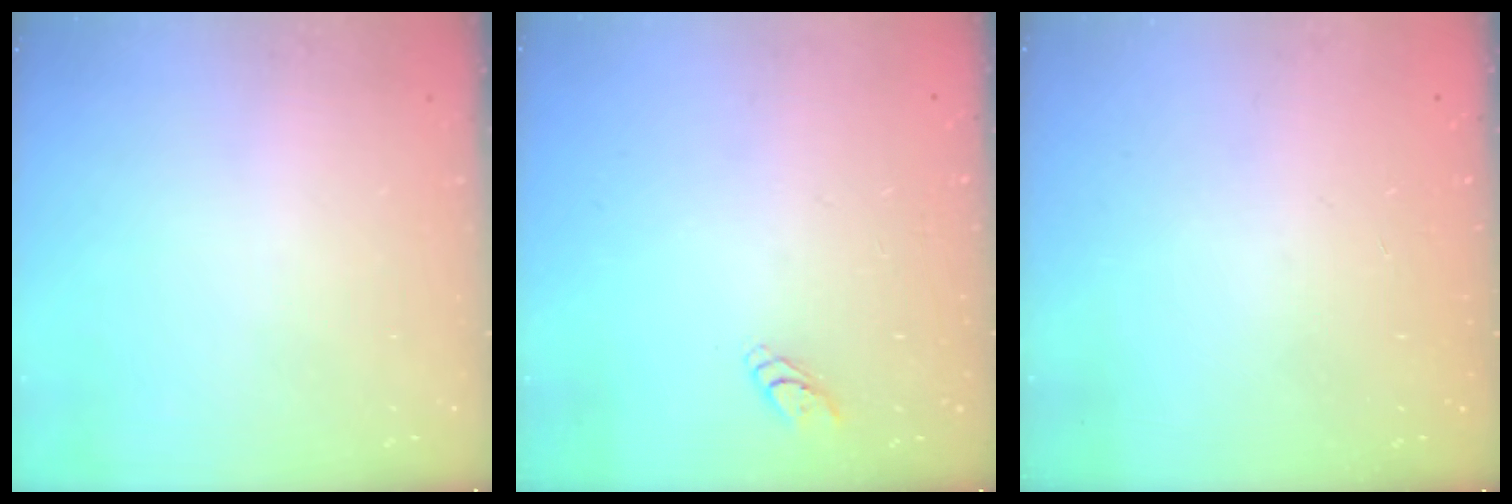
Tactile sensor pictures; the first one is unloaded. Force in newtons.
{"total": 2.8, "press": 2.8, "slide": 0.3}
{"total": 0.0}